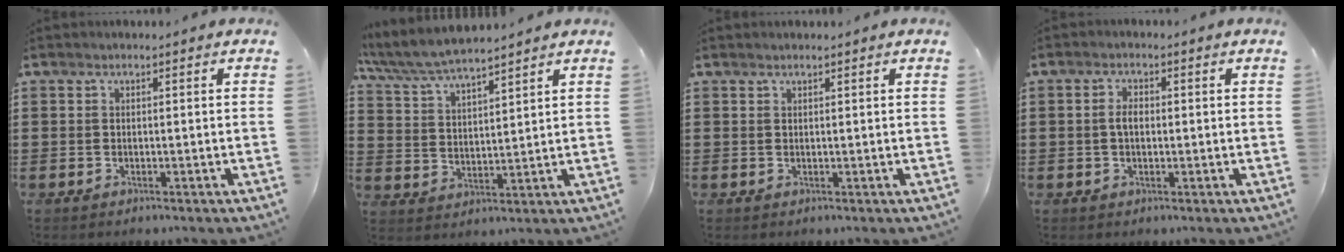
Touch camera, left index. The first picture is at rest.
{"total": 5.9, "force": [5.6, 0.3, 1.9], "torque": [-0.058, -0.027, 0.097]}
{"total": 0.5, "force": [0.5, 0.0, 0.2], "torque": [-0.004, -0.001, 0.010]}
{"total": 2.5, "force": [0.1, 1.2, 2.1], "torque": [-0.043, 0.005, 0.001]}